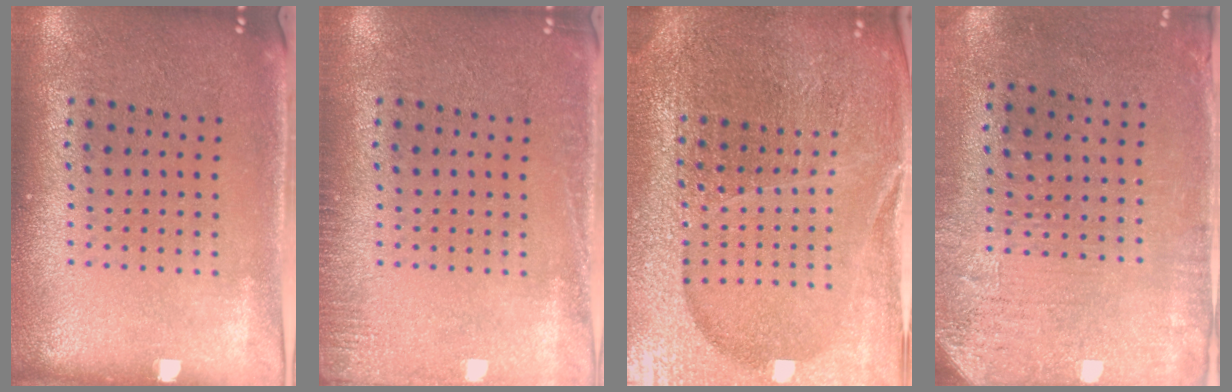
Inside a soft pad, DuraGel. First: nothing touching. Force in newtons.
{"total": 1.4, "press": 1.4, "slide": 0.4}
{"total": 5.7, "press": 5.1, "slide": 2.5}
{"total": 3.2, "press": 2.5, "slide": 1.9}